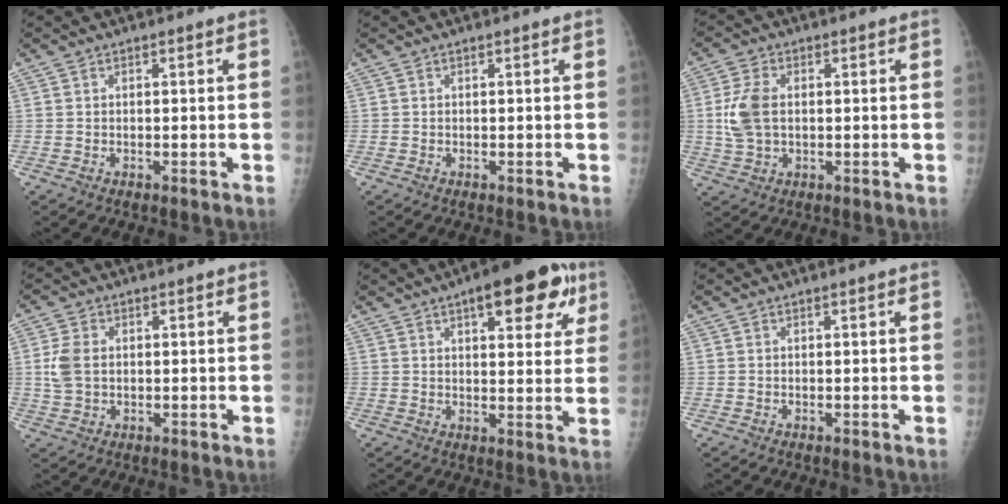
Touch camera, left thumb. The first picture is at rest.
{"total": 0.0}
{"total": 6.8, "force": [0.3, 4.3, 5.2], "torque": [-0.115, 0.004, 0.006]}
{"total": 4.9, "force": [0.3, 3.6, 3.3], "torque": [-0.072, 0.003, 0.006]}
{"total": 13.6, "force": [6.8, 5.5, 10.5], "torque": [-0.095, -0.009, 0.083]}
{"total": 0.0}